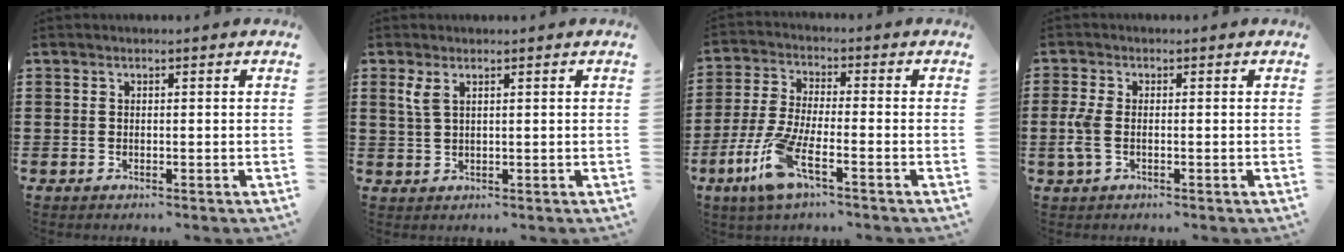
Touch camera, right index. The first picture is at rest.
{"total": 2.3, "force": [1.3, 0.7, 1.8], "torque": [-0.038, 0.004, 0.022]}
{"total": 9.3, "force": [-5.1, 2.1, 7.6], "torque": [-0.190, -0.022, -0.101]}
{"total": 3.4, "force": [-0.7, 1.5, 3.0], "torque": [-0.083, -0.008, -0.020]}